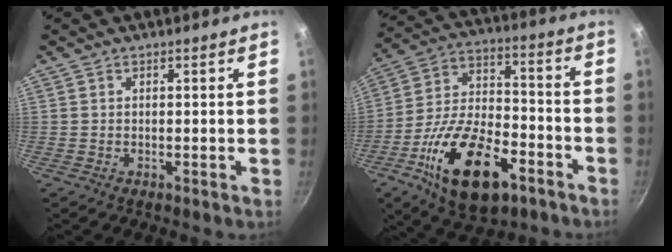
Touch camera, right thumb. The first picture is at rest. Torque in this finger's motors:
{"motor_torque": [0.35, 0.53, 1.33, -1.44, 0.42]}